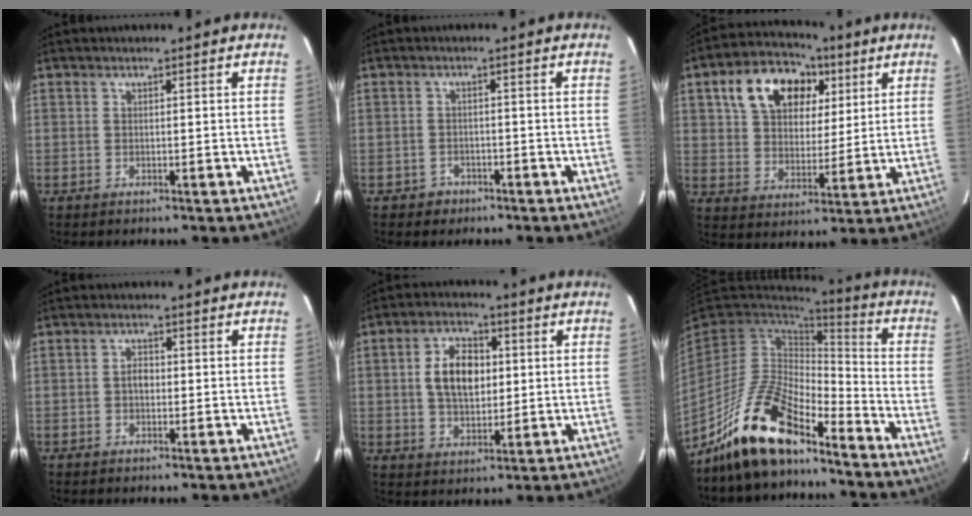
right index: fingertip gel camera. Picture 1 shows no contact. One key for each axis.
{"total": 3.2, "fx": -2.0, "fy": 2.5, "fz": 0.3, "tx": -0.012, "ty": 0.009, "tz": -0.027}
{"total": 16.1, "fx": 7.2, "fy": 10.7, "fz": 9.6, "tx": -0.195, "ty": 0.050, "tz": 0.128}
{"total": 1.9, "fx": -0.3, "fy": 1.3, "fz": 1.3, "tx": -0.023, "ty": 0.007, "tz": -0.007}
{"total": 9.4, "fx": 1.2, "fy": 5.8, "fz": 7.2, "tx": -0.133, "ty": 0.018, "tz": 0.027}
{"total": 16.7, "fx": -12.9, "fy": 5.2, "fz": 9.2, "tx": -0.193, "ty": -0.006, "tz": -0.241}